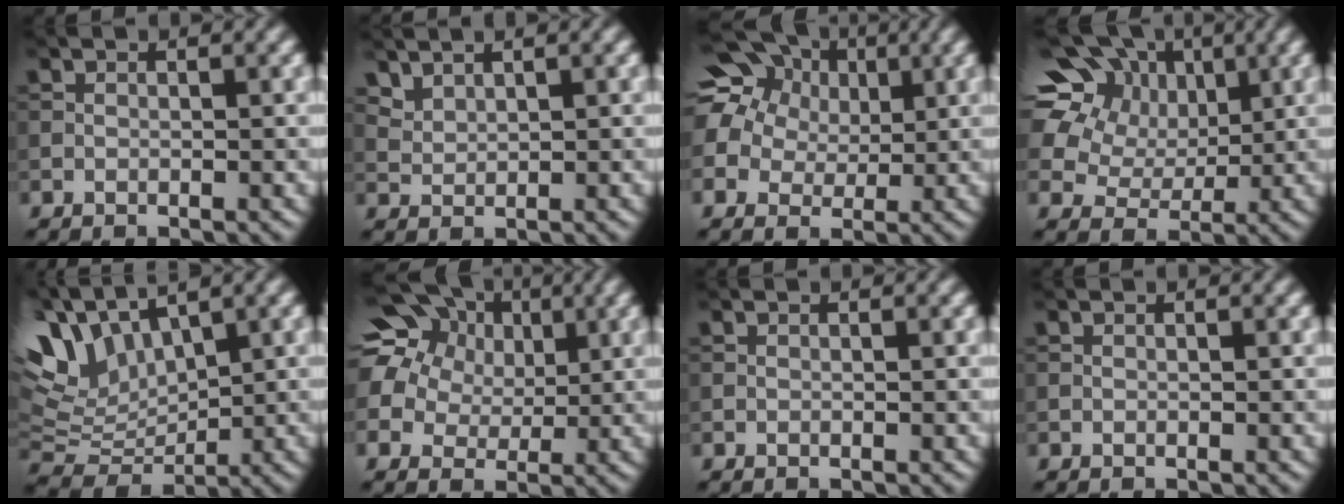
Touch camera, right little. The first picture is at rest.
{"total": 2.0, "force": [1.7, 0.9, 0.6], "torque": [-0.019, 0.000, 0.044]}
{"total": 15.8, "force": [7.4, 12.0, 7.2], "torque": [-0.181, 0.046, 0.117]}
{"total": 19.2, "force": [7.9, 14.8, 9.2], "torque": [-0.228, 0.061, 0.134]}
{"total": 8.6, "force": [4.5, 4.2, 6.0], "torque": [-0.132, 0.017, 0.081]}
{"total": 18.2, "force": [8.2, 13.9, 8.4], "torque": [-0.213, 0.052, 0.133]}
{"total": 0.0}
{"total": 0.0}